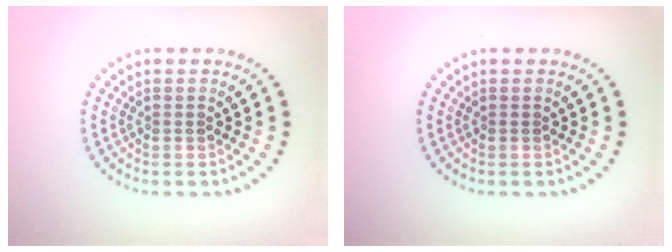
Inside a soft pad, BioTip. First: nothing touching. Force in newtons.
{"total": 0.0}